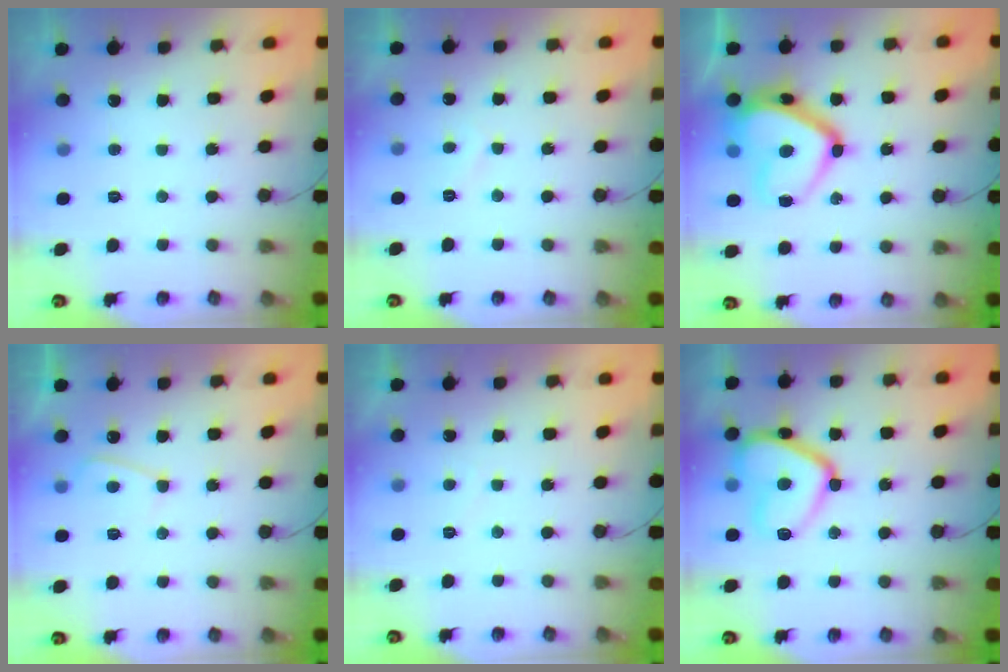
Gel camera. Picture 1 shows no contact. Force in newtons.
{"total": 2.1, "press": 2.0, "slide": 0.5}
{"total": 19.3, "press": 19.2, "slide": 1.8}
{"total": 5.6, "press": 5.5, "slide": 1.0}
{"total": 1.0, "press": 0.9, "slide": 0.6}
{"total": 16.0, "press": 16.0, "slide": 1.4}